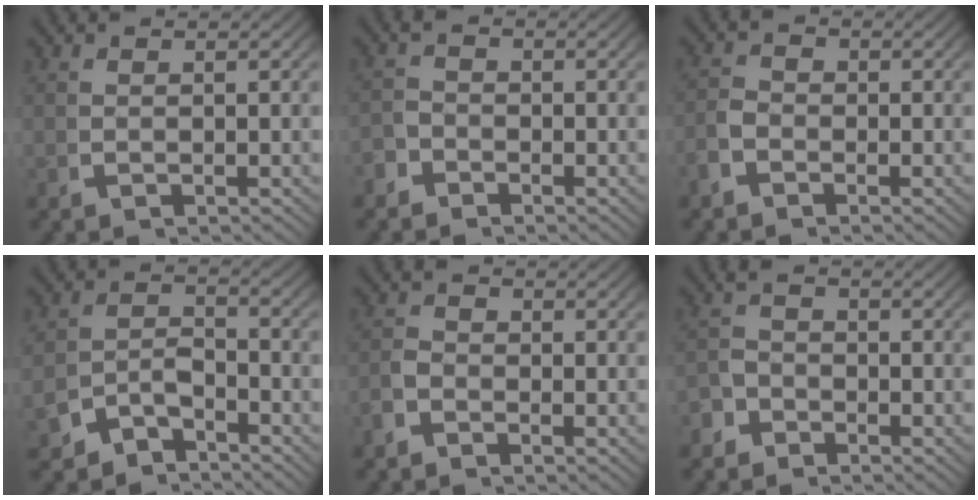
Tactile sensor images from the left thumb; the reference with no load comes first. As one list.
[{"total": 2.0, "force": [-1.6, 1.2, 0.1], "torque": [0.006, -0.008, -0.034]}, {"total": 2.2, "force": [-0.9, 1.7, 1.0], "torque": [-0.017, -0.001, -0.026]}, {"total": 4.0, "force": [-2.7, 2.4, 1.6], "torque": [-0.025, -0.017, -0.045]}, {"total": 2.0, "force": [-1.1, 1.5, 0.8], "torque": [-0.015, -0.002, -0.027]}, {"total": 2.5, "force": [-2.0, 1.5, 0.4], "torque": [-0.005, -0.011, -0.038]}]